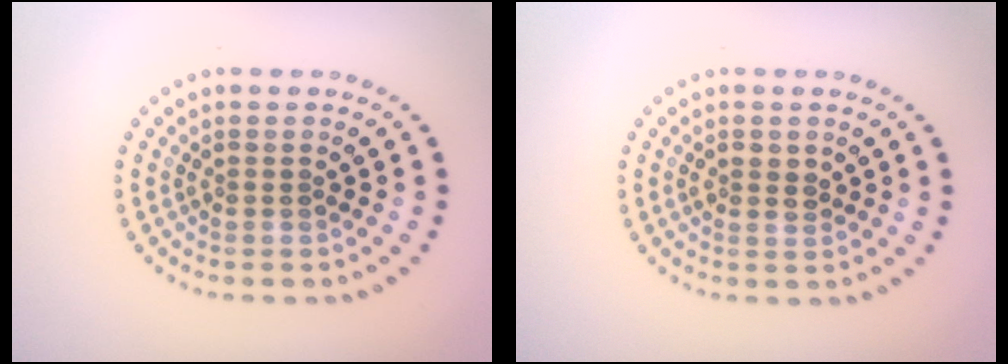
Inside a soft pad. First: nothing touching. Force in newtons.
{"total": 1.4, "press": 1.4, "slide": 0.3}